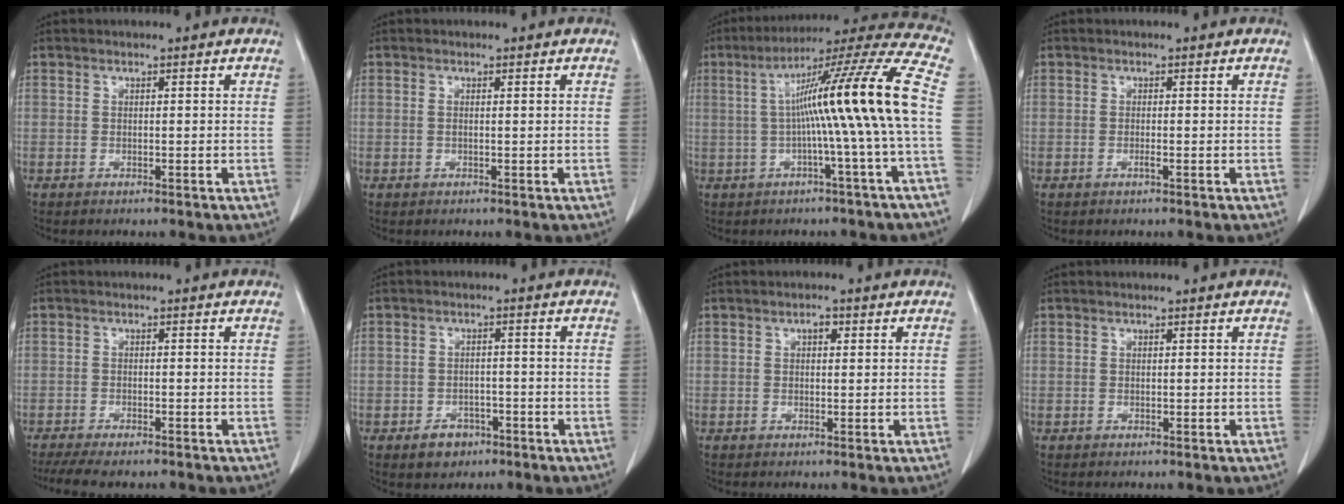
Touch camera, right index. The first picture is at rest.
{"total": 1.5, "force": [0.2, 0.5, 1.3], "torque": [-0.036, 0.007, 0.006]}
{"total": 18.6, "force": [0.1, -1.8, 18.5], "torque": [-0.270, 0.028, -0.009]}
{"total": 1.0, "force": [-0.4, 0.3, 0.9], "torque": [-0.021, 0.000, -0.006]}
{"total": 9.9, "force": [-7.7, 3.4, 5.2], "torque": [-0.087, -0.004, -0.114]}
{"total": 4.6, "force": [-2.6, 3.4, 1.8], "torque": [-0.024, 0.006, -0.031]}
{"total": 2.0, "force": [0.6, 1.1, 1.5], "torque": [-0.027, 0.006, 0.010]}
{"total": 0.0}